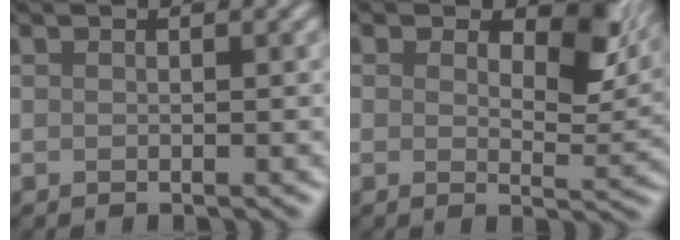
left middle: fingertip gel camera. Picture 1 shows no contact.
{"total": 6.1, "force": [2.7, 3.3, 4.3], "torque": [-0.057, -0.004, 0.032]}